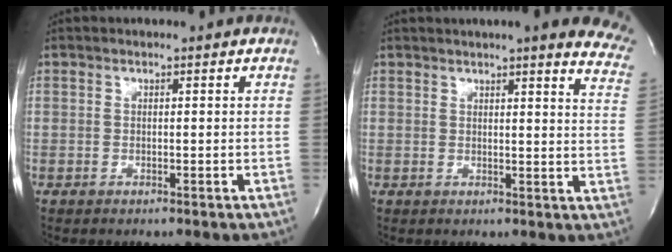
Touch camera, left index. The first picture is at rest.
{"total": 15.6, "force": [12.7, 2.2, 8.7], "torque": [-0.097, -0.020, 0.128]}